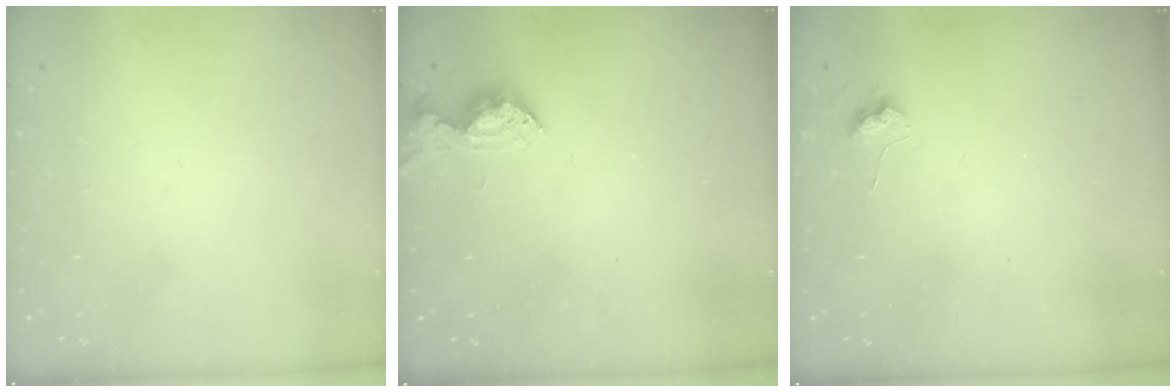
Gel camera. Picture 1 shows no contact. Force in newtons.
{"total": 8.7, "press": 8.7, "slide": 0.5}
{"total": 4.8, "press": 4.8, "slide": 0.7}